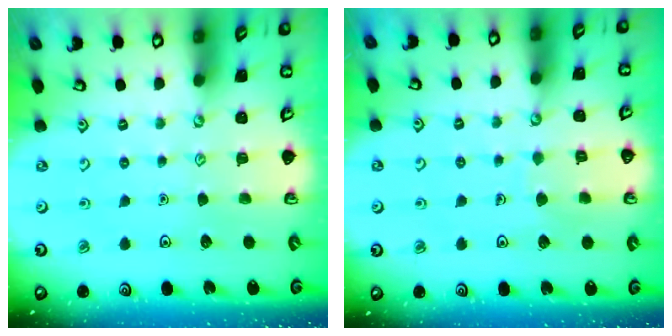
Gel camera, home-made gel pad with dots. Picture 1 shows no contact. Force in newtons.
{"total": 4.5, "press": 4.5, "slide": 0.3}